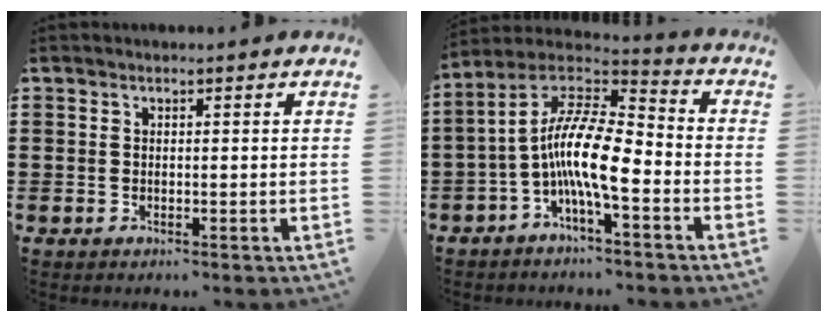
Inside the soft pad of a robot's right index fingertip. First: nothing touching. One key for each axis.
{"total": 12.2, "fx": -2.9, "fy": 3.4, "fz": 11.4, "tx": -0.243, "ty": -0.016, "tz": -0.060}